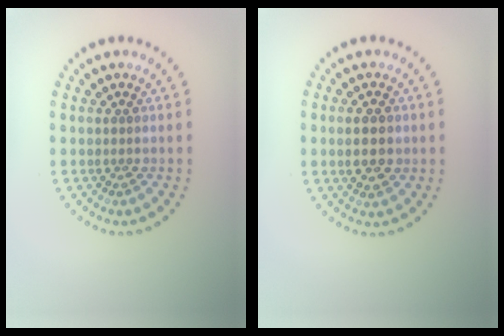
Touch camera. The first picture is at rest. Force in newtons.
{"total": 2.6, "press": 2.6, "slide": 0.0}